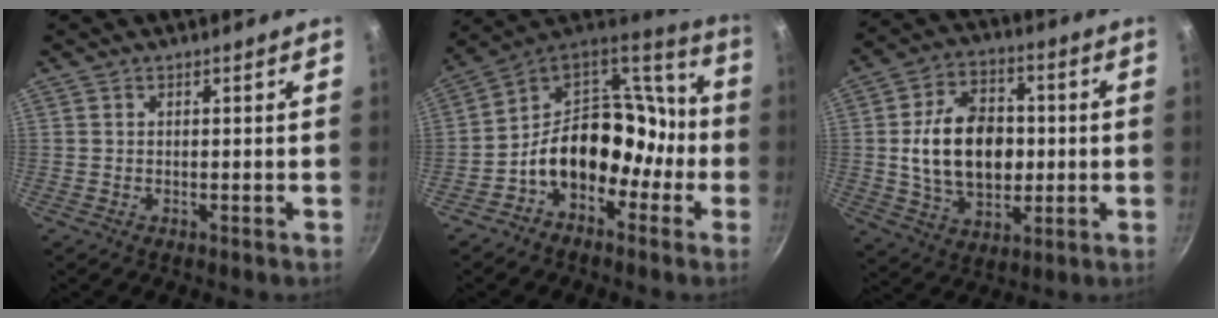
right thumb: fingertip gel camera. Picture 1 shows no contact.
{"total": 17.5, "force": [-5.5, 13.2, 10.1], "torque": [-0.102, 0.090, -0.102]}
{"total": 16.9, "force": [0.1, 11.7, 12.2], "torque": [-0.176, 0.014, 0.005]}